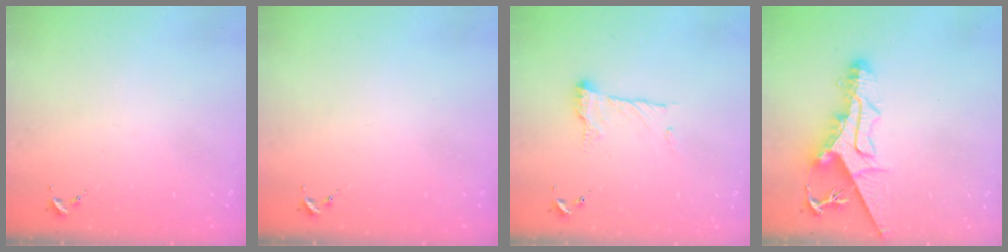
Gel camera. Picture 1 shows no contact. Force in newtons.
{"total": 0.0}
{"total": 11.4, "press": 11.3, "slide": 0.5}
{"total": 13.4, "press": 13.4, "slide": 1.3}